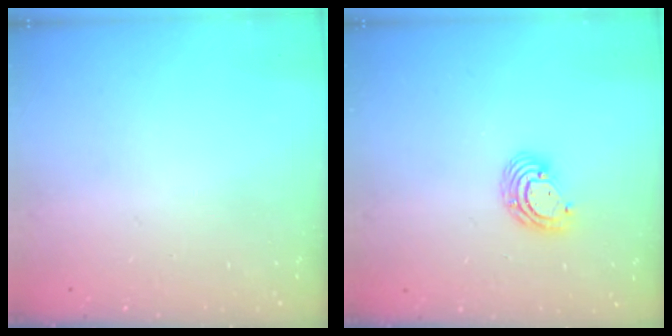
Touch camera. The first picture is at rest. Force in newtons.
{"total": 5.8, "press": 5.8, "slide": 0.4}